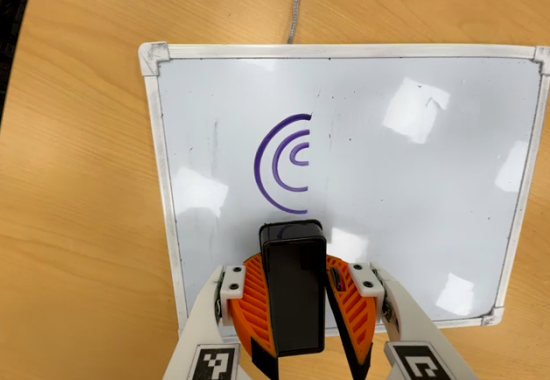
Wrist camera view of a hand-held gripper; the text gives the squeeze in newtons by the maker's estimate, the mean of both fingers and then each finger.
{"total": 8.5, "left": 9.7, "right": 7.3}